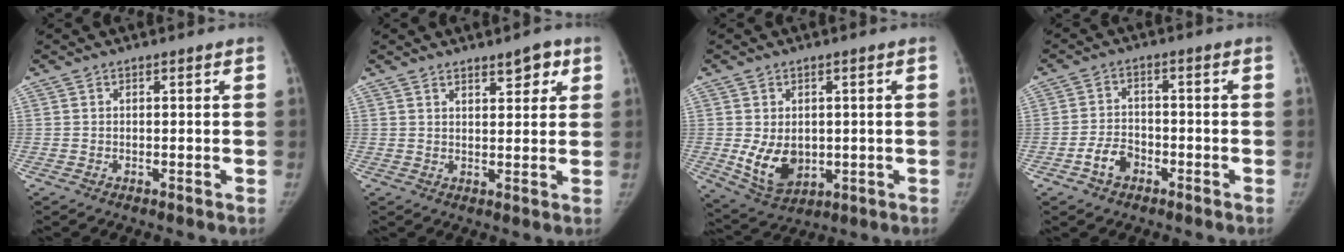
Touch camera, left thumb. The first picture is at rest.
{"total": 4.5, "force": [2.8, 1.8, 3.0], "torque": [-0.025, -0.015, 0.038]}
{"total": 8.7, "force": [-0.5, 6.3, 6.0], "torque": [-0.082, -0.014, 0.013]}
{"total": 5.0, "force": [-2.6, 3.4, 2.5], "torque": [-0.036, 0.024, -0.047]}